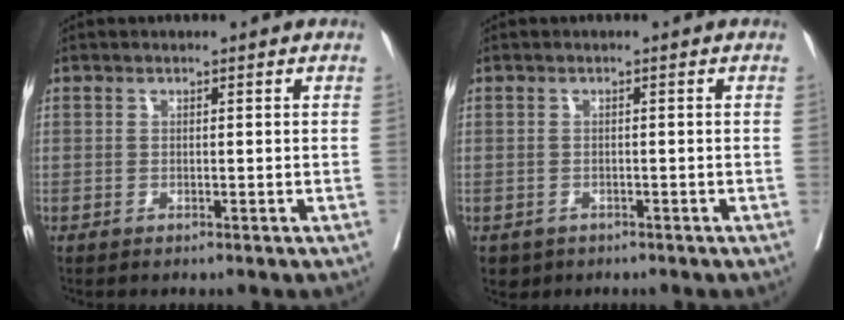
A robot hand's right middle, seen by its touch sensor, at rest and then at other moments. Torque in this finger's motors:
{"motor_torque": [0.33, -0.29, -0.04, -0.01]}